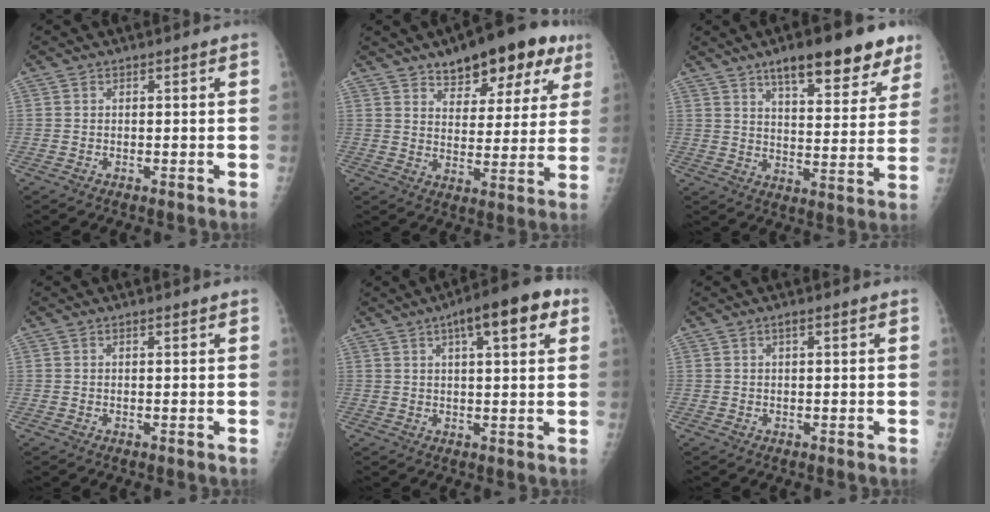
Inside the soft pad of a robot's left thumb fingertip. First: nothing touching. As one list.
[{"total": 16.0, "force": [10.0, 7.6, 9.9], "torque": [-0.080, -0.027, 0.138]}, {"total": 16.9, "force": [11.2, 5.8, 11.2], "torque": [-0.109, -0.047, 0.164]}, {"total": 0.6, "force": [0.4, 0.1, 0.4], "torque": [-0.006, -0.001, 0.005]}, {"total": 11.4, "force": [5.2, 3.5, 9.5], "torque": [-0.116, 0.008, 0.066]}, {"total": 1.1, "force": [0.6, 0.2, 1.0], "torque": [-0.018, 0.003, 0.008]}]